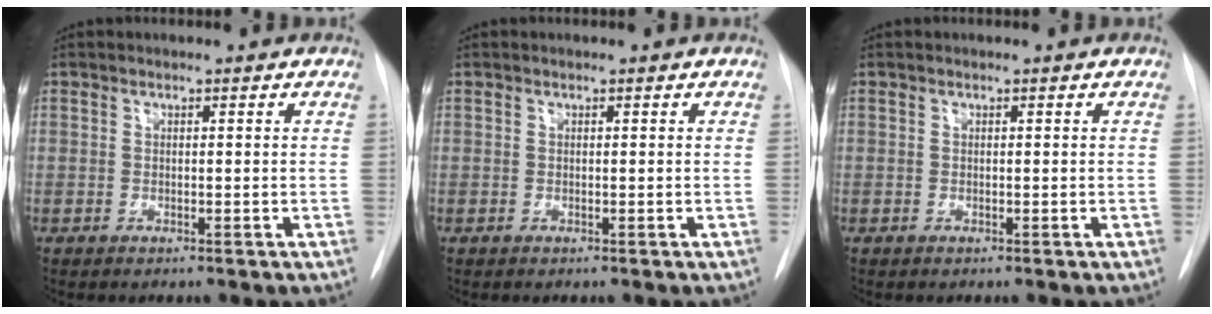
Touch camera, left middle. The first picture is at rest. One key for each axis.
{"total": 0.0}
{"total": 0.0}